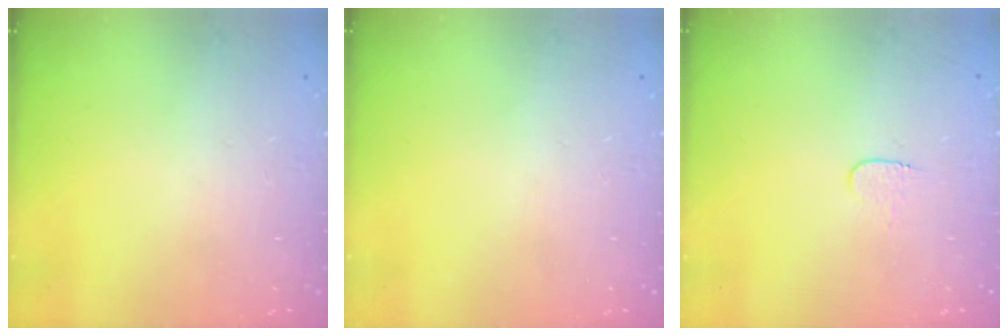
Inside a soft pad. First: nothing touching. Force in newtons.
{"total": 0.0}
{"total": 3.8, "press": 3.7, "slide": 0.4}